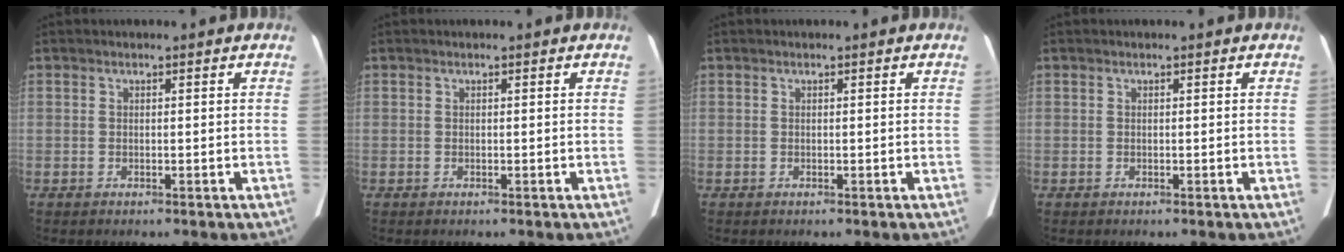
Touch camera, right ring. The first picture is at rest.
{"total": 0.0}
{"total": 0.0}
{"total": 0.0}